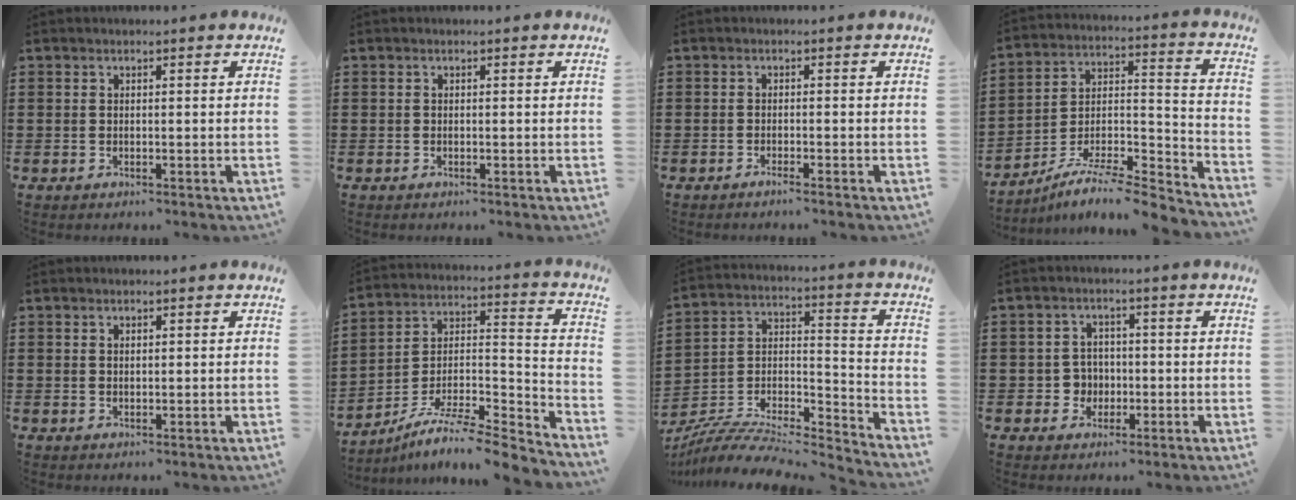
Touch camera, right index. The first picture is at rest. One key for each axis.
{"total": 0.0}
{"total": 1.1, "fx": -0.9, "fy": -0.2, "fz": 0.5, "tx": -0.010, "ty": -0.004, "tz": -0.017}
{"total": 7.0, "fx": -6.2, "fy": 1.0, "fz": 3.0, "tx": -0.047, "ty": 0.002, "tz": -0.124}
{"total": 0.7, "fx": 0.4, "fy": 0.3, "fz": 0.4, "tx": -0.009, "ty": 0.002, "tz": 0.008}
{"total": 7.4, "fx": -6.3, "fy": 1.2, "fz": 3.8, "tx": -0.061, "ty": 0.003, "tz": -0.125}
{"total": 6.8, "fx": -6.2, "fy": 1.7, "fz": 2.2, "tx": -0.041, "ty": -0.006, "tz": -0.122}
{"total": 3.8, "fx": -1.0, "fy": 3.5, "fz": 1.1, "tx": -0.033, "ty": 0.006, "tz": -0.022}